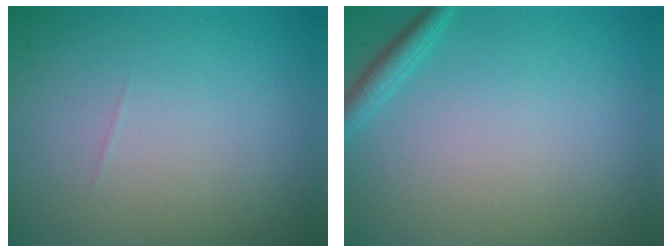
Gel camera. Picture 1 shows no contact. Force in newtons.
{"total": 1.5, "press": 1.5, "slide": 0.2}